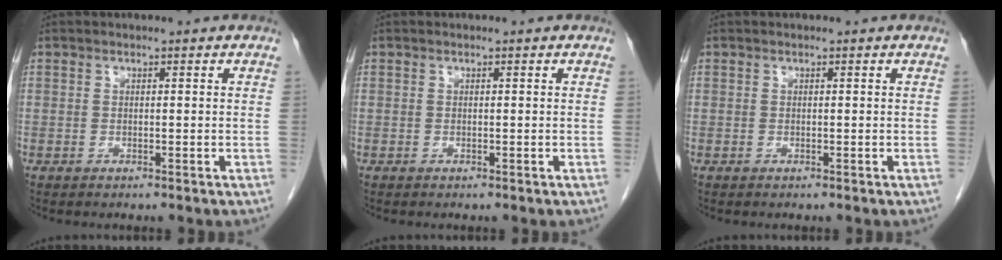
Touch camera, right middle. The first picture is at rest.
{"total": 0.0}
{"total": 0.0}